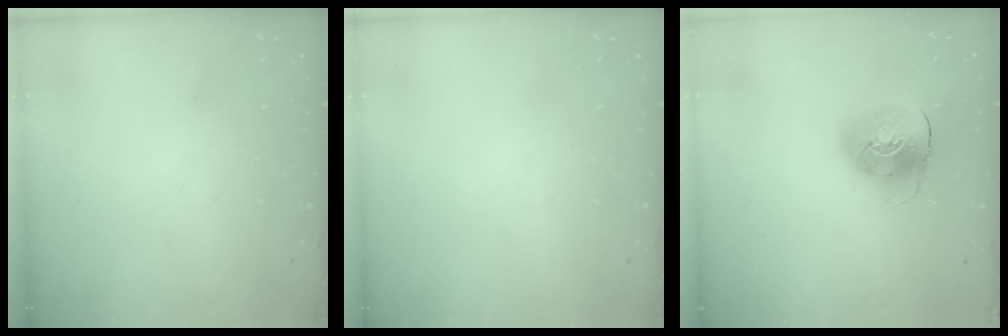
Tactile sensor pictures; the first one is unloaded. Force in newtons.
{"total": 0.0}
{"total": 10.4, "press": 10.3, "slide": 1.8}